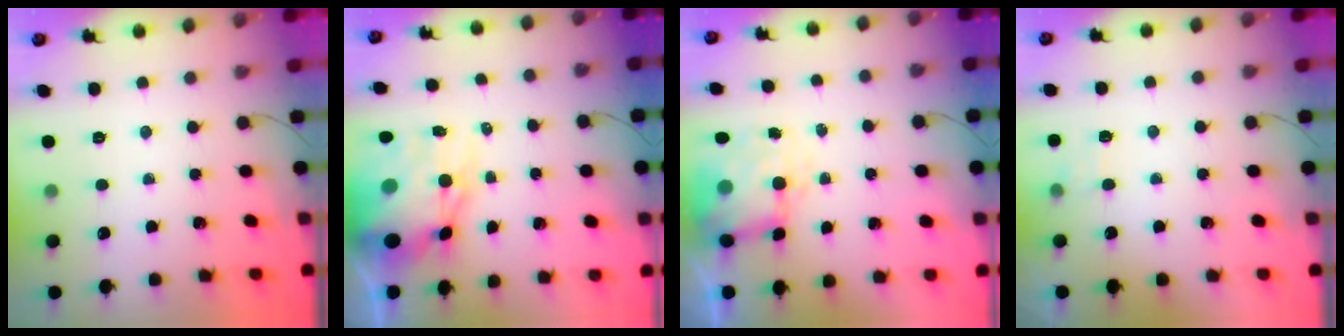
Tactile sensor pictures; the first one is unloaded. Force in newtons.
{"total": 15.7, "press": 15.2, "slide": 3.7}
{"total": 6.4, "press": 6.4, "slide": 0.5}
{"total": 4.4, "press": 4.0, "slide": 1.6}